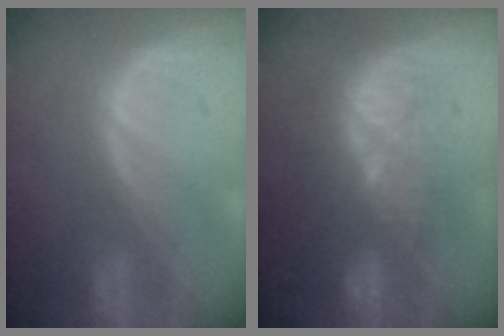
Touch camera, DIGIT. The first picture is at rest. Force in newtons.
{"total": 9.5, "press": 9.0, "slide": 2.8}